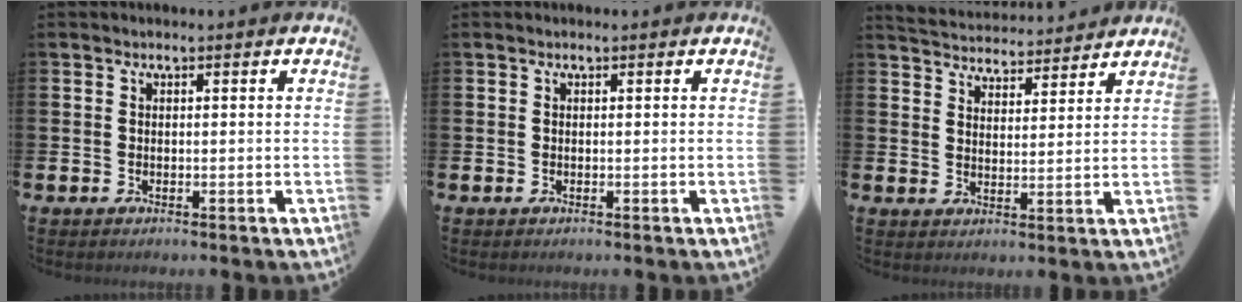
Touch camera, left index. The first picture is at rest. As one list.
[{"total": 0.0}, {"total": 4.6, "force": [4.5, 0.8, -0.3], "torque": [-0.014, -0.035, 0.079]}]